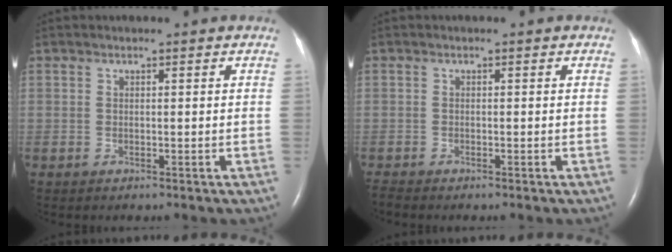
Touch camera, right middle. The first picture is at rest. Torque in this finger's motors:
{"motor_torque": [0.13, -0.14, -0.02, -0.01]}